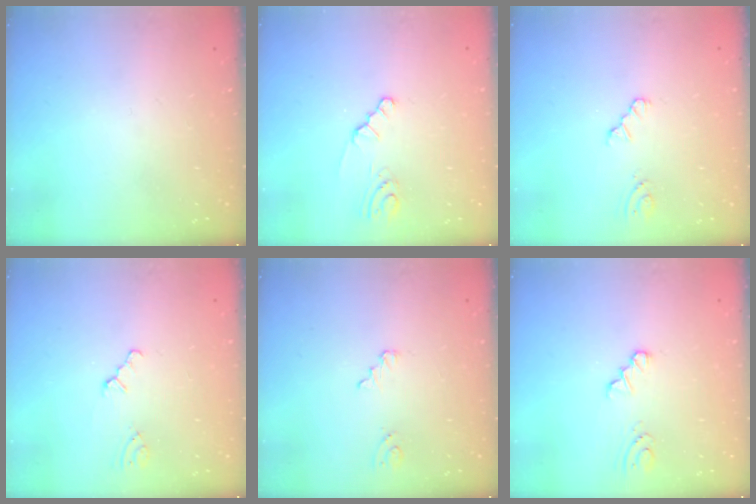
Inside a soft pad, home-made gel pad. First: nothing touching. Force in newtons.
{"total": 2.1, "press": 2.1, "slide": 0.3}
{"total": 1.6, "press": 1.6, "slide": 0.3}
{"total": 0.6, "press": 0.6, "slide": 0.2}
{"total": 2.6, "press": 2.6, "slide": 0.3}
{"total": 0.7, "press": 0.7, "slide": 0.1}